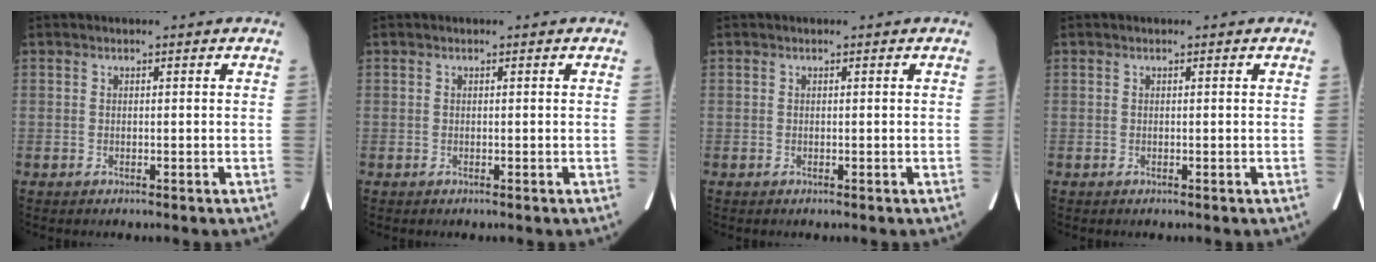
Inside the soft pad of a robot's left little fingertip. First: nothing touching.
{"total": 0.0}
{"total": 0.0}
{"total": 0.0}